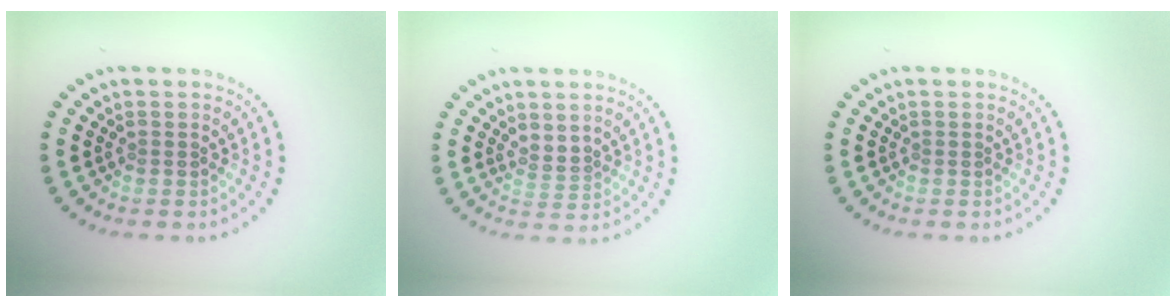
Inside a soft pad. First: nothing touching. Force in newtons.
{"total": 1.4, "press": 1.0, "slide": 1.0}
{"total": 0.0}